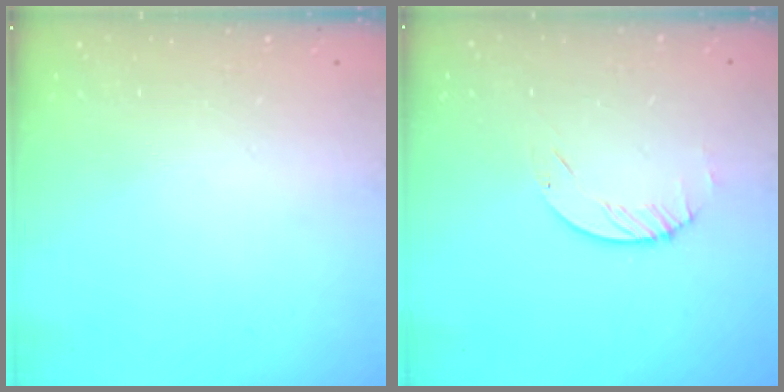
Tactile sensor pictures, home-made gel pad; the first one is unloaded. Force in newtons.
{"total": 1.2, "press": 1.2, "slide": 0.2}